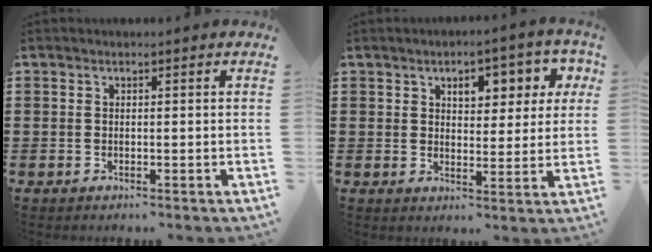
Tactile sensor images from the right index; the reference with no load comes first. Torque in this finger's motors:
{"motor_torque": [1.13, 0.33, 0.25, 0.07]}